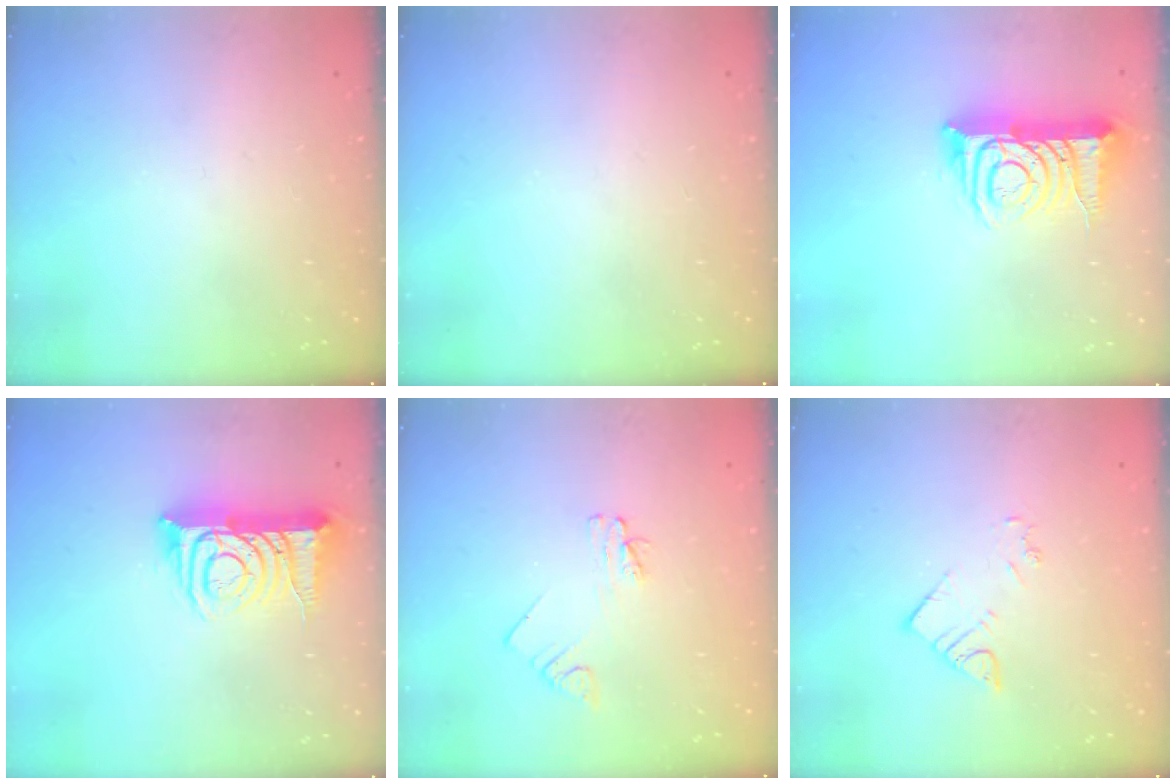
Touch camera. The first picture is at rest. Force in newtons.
{"total": 0.0}
{"total": 12.6, "press": 12.5, "slide": 1.6}
{"total": 12.6, "press": 12.5, "slide": 1.6}
{"total": 2.2, "press": 2.2, "slide": 0.3}
{"total": 3.9, "press": 3.9, "slide": 0.1}